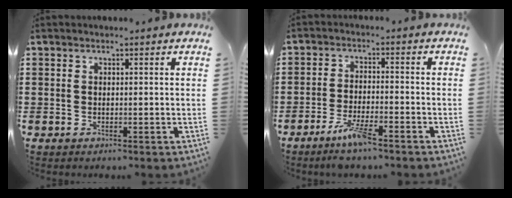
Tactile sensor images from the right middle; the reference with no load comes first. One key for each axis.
{"total": 5.2, "fx": -3.7, "fy": 0.8, "fz": 3.5, "tx": -0.075, "ty": -0.006, "tz": -0.069}